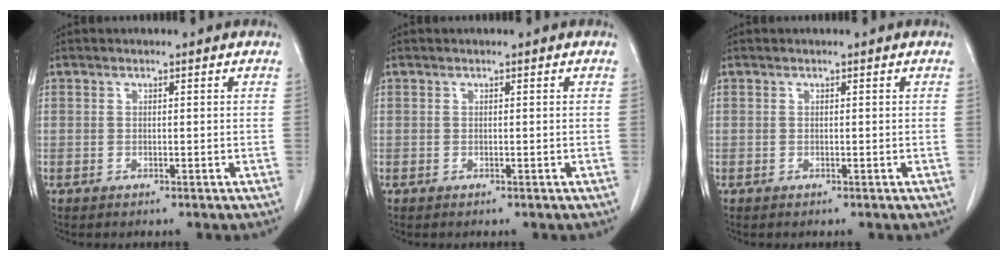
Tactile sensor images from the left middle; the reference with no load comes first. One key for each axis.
{"total": 0.0}
{"total": 0.0}